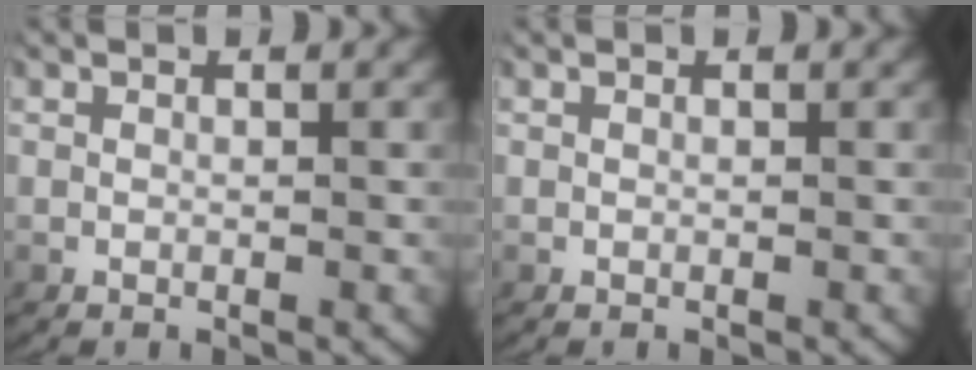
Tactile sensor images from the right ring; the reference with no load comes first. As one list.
[{"total": 0.0}]